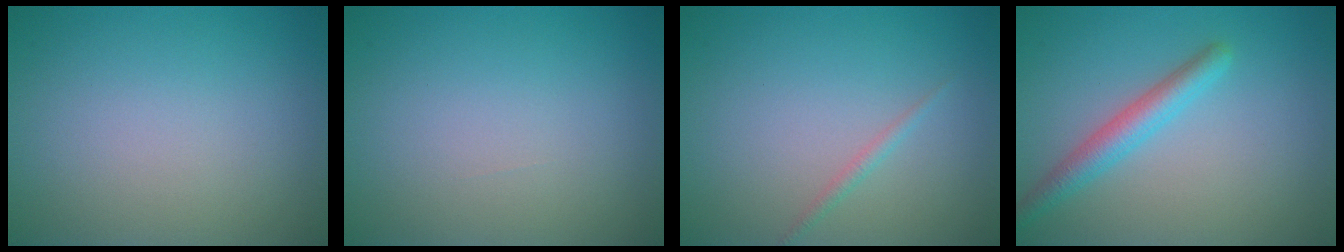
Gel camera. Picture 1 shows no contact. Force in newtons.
{"total": 0.0}
{"total": 0.8, "press": 0.8, "slide": 0.1}
{"total": 2.9, "press": 2.9, "slide": 0.2}